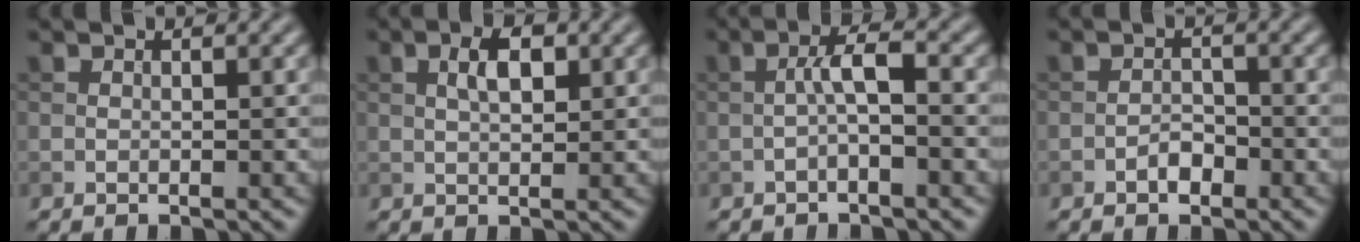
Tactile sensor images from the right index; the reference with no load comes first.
{"total": 2.8, "force": [0.8, 1.3, 2.4], "torque": [-0.044, 0.004, 0.012]}
{"total": 2.6, "force": [-0.6, 0.5, 2.5], "torque": [-0.047, 0.014, -0.016]}
{"total": 1.6, "force": [-1.0, 0.9, 0.9], "torque": [-0.013, 0.005, -0.020]}